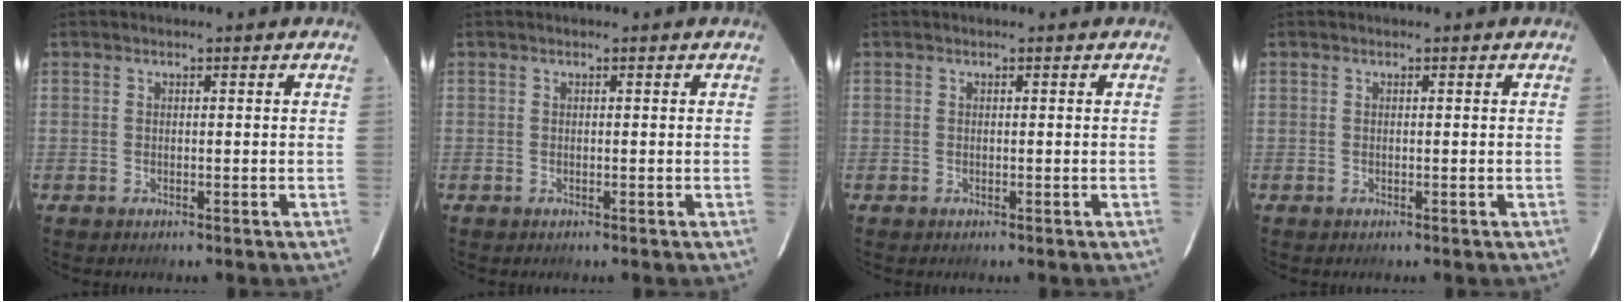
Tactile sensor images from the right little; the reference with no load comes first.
{"total": 0.0}
{"total": 0.0}
{"total": 0.0}